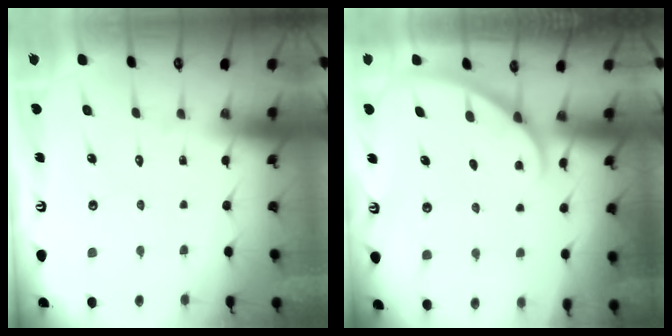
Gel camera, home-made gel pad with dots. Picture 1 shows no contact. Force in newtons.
{"total": 1.5, "press": 1.5, "slide": 0.2}